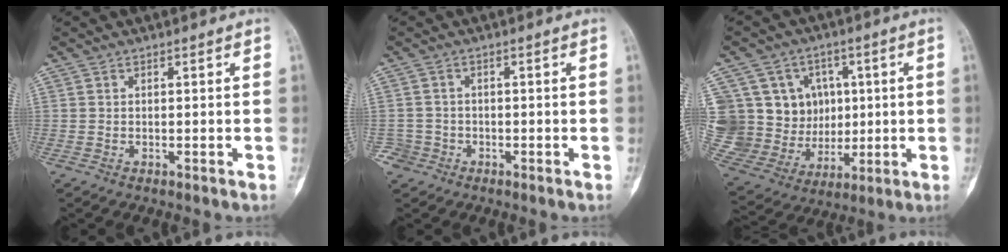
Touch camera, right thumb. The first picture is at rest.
{"total": 2.7, "force": [-1.5, 2.3, -0.3], "torque": [0.014, 0.012, -0.032]}
{"total": 18.8, "force": [3.7, 16.0, 9.2], "torque": [-0.140, 0.024, 0.102]}